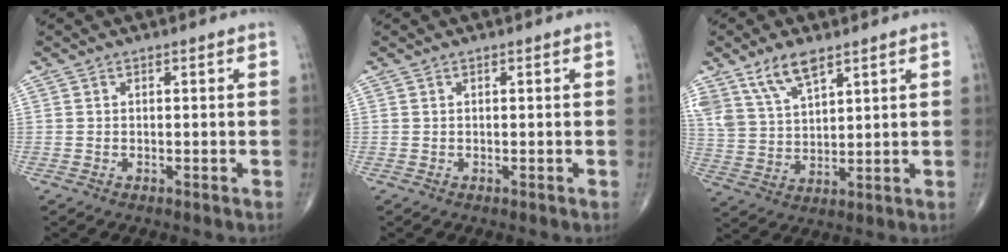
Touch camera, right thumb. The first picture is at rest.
{"total": 0.0}
{"total": 9.0, "force": [6.1, 3.7, 5.5], "torque": [-0.100, -0.023, 0.127]}